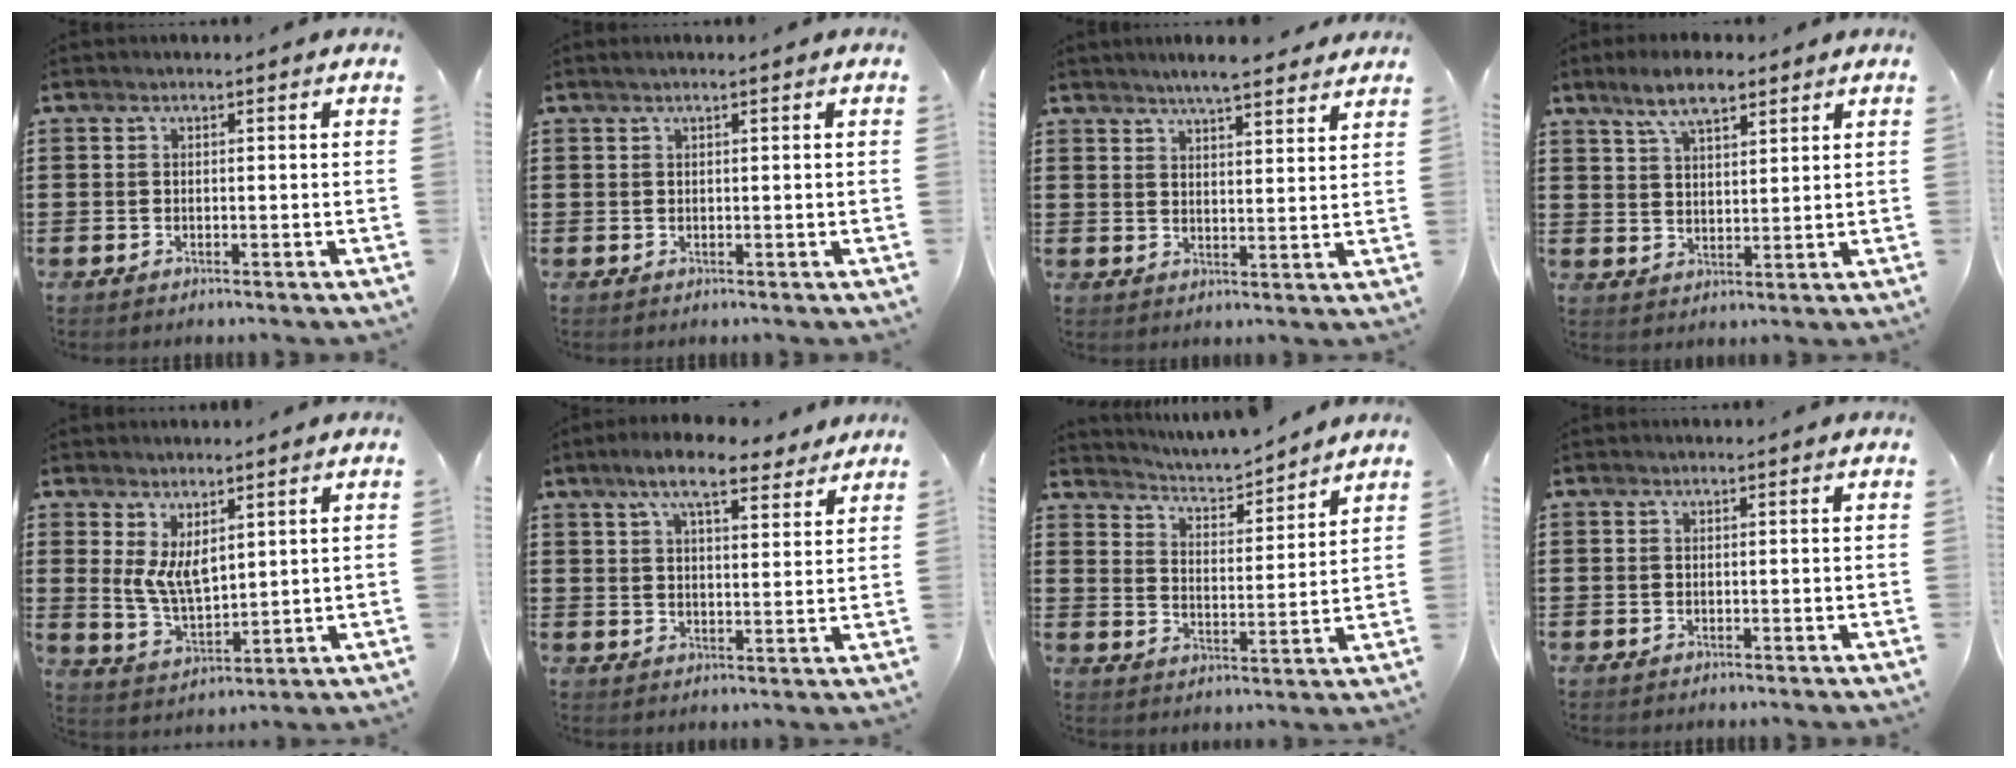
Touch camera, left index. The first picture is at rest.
{"total": 0.6, "force": [0.4, -0.1, 0.5], "torque": [-0.008, -0.001, 0.007]}
{"total": 4.6, "force": [4.3, 0.1, 1.4], "torque": [-0.040, -0.011, 0.078]}
{"total": 6.7, "force": [4.8, 2.3, 4.0], "torque": [-0.090, 0.004, 0.087]}
{"total": 6.2, "force": [2.9, 2.9, 4.6], "torque": [-0.094, -0.012, 0.051]}
{"total": 8.6, "force": [6.8, 1.9, 4.9], "torque": [-0.105, -0.007, 0.121]}
{"total": 4.0, "force": [3.9, -0.3, 0.3], "torque": [-0.029, -0.036, 0.061]}
{"total": 0.0}